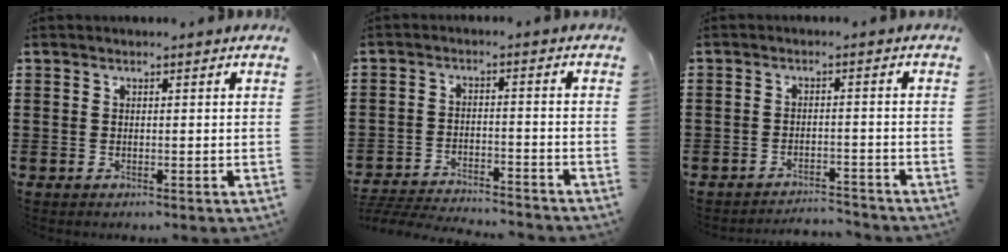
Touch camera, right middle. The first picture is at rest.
{"total": 4.6, "force": [-4.6, 0.2, 0.7], "torque": [-0.027, -0.003, -0.097]}
{"total": 3.0, "force": [-3.0, 0.1, 0.1], "torque": [-0.007, 0.001, -0.064]}